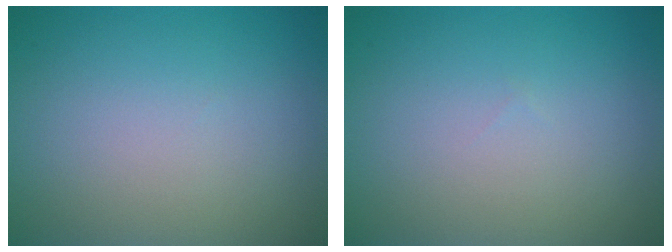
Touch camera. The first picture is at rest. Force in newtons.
{"total": 0.0}